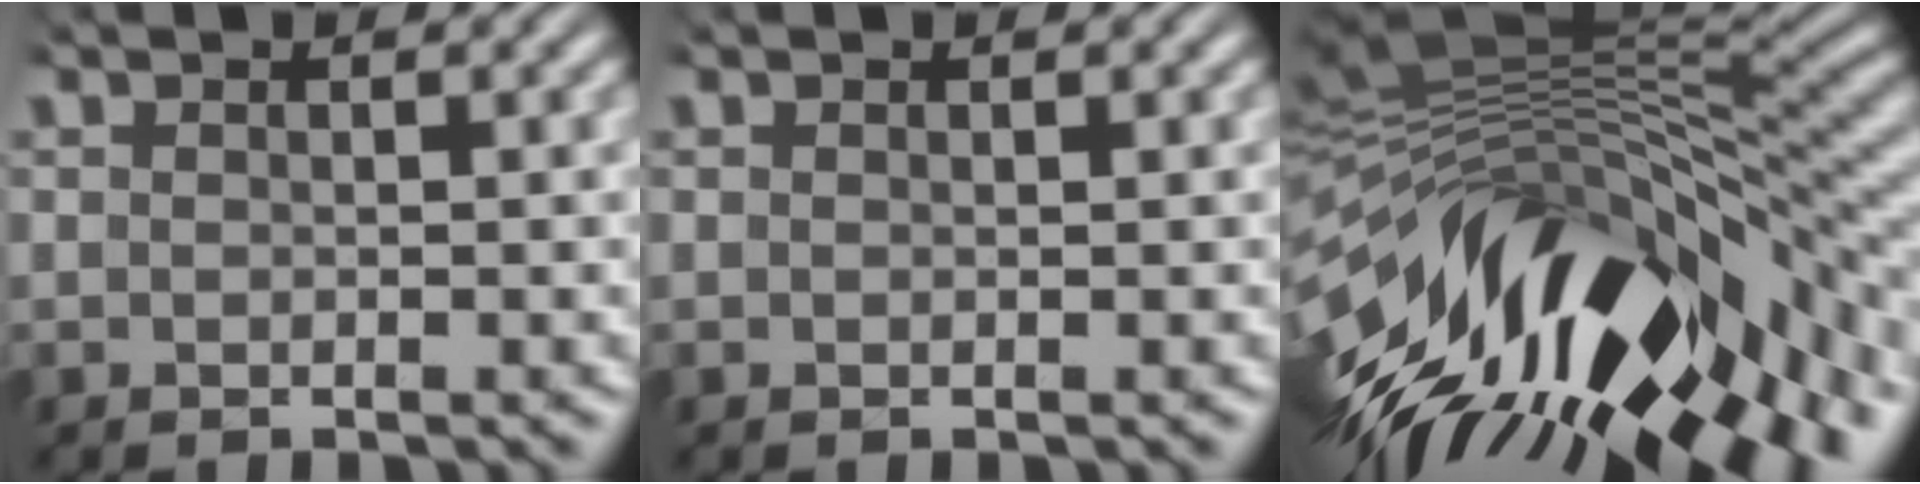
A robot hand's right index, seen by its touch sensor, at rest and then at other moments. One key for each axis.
{"total": 0.0}
{"total": 20.2, "fx": -5.2, "fy": 10.9, "fz": 16.1, "tx": -0.244, "ty": -0.023, "tz": -0.063}